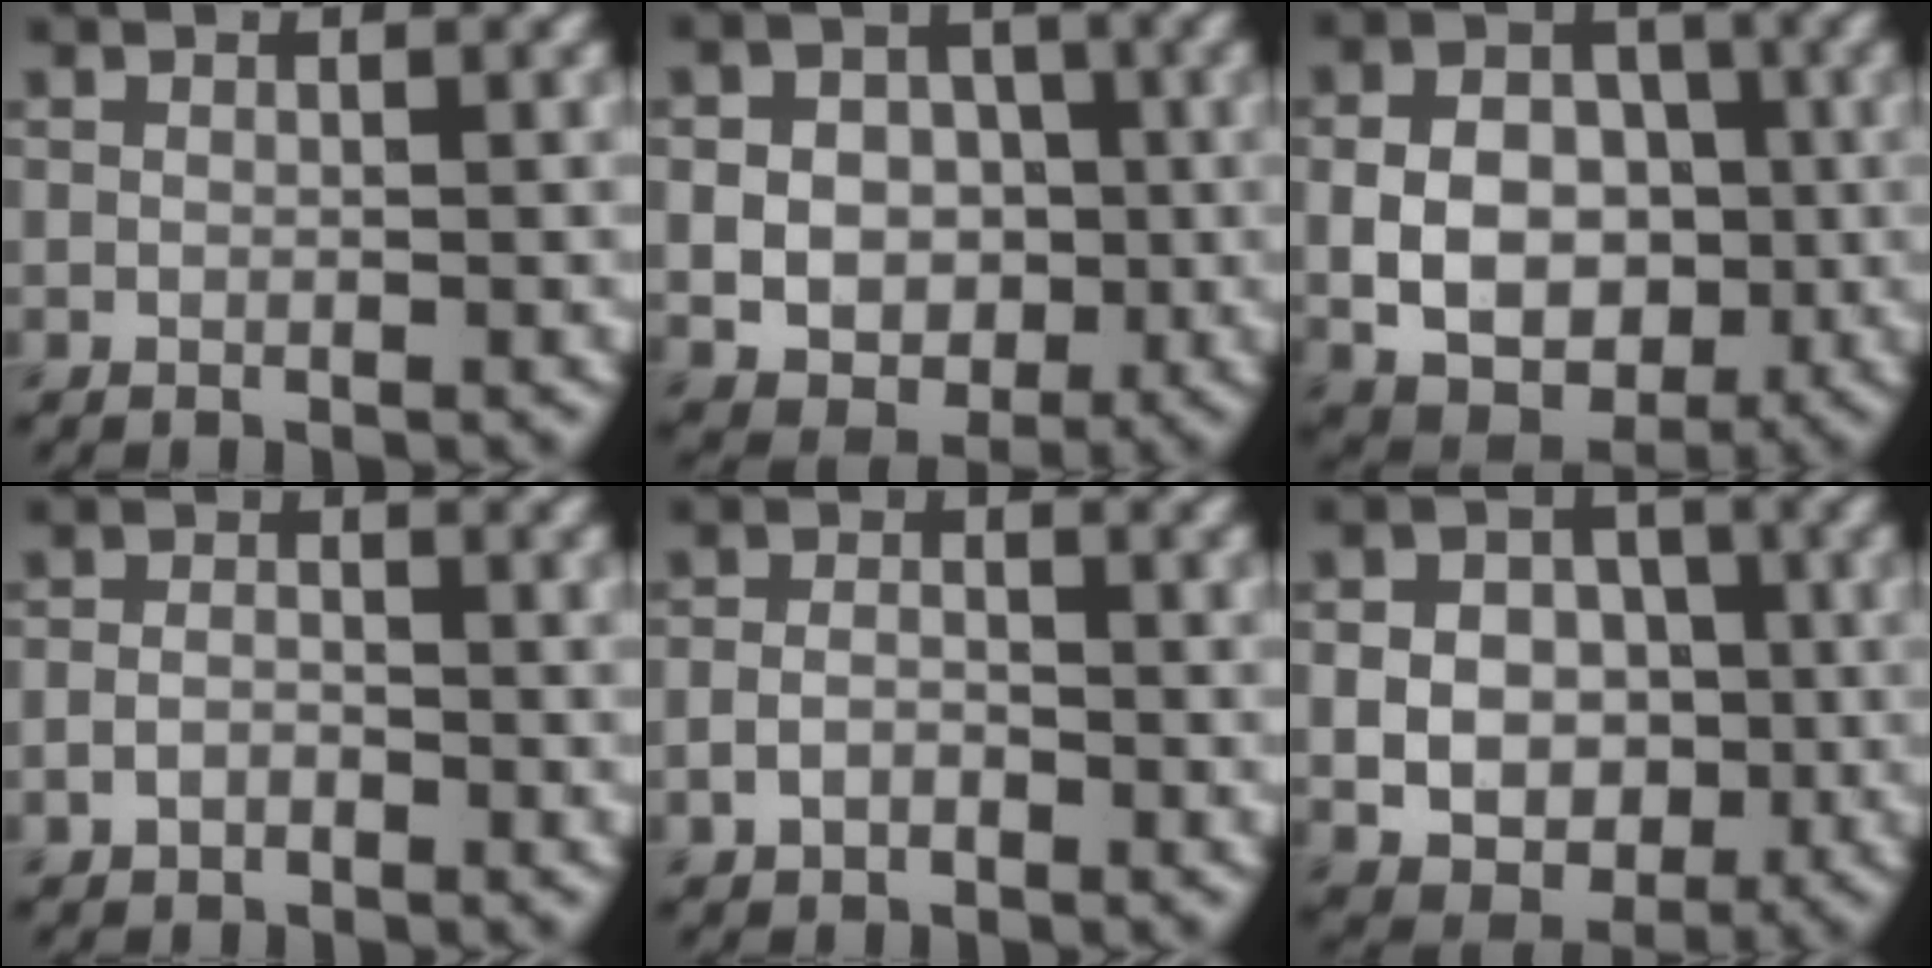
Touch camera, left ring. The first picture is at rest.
{"total": 7.8, "force": [0.0, 6.5, 4.3], "torque": [-0.063, 0.015, -0.015]}
{"total": 8.1, "force": [-0.9, 6.1, 5.3], "torque": [-0.088, 0.000, -0.019]}
{"total": 1.5, "force": [-0.8, 1.0, 0.8], "torque": [-0.015, 0.003, -0.020]}
{"total": 1.9, "force": [-1.0, 1.3, 1.1], "torque": [-0.022, 0.003, -0.023]}
{"total": 8.7, "force": [-0.5, 7.2, 4.7], "torque": [-0.069, 0.005, -0.018]}